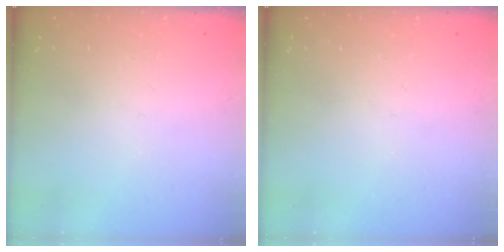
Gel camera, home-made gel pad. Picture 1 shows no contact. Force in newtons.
{"total": 0.0}